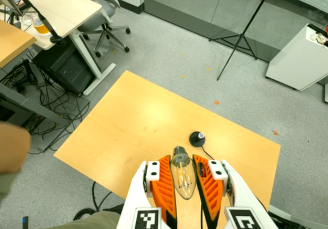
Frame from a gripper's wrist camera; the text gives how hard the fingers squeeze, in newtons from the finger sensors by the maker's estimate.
{"total": 19.0, "left": 20.8, "right": 17.2}